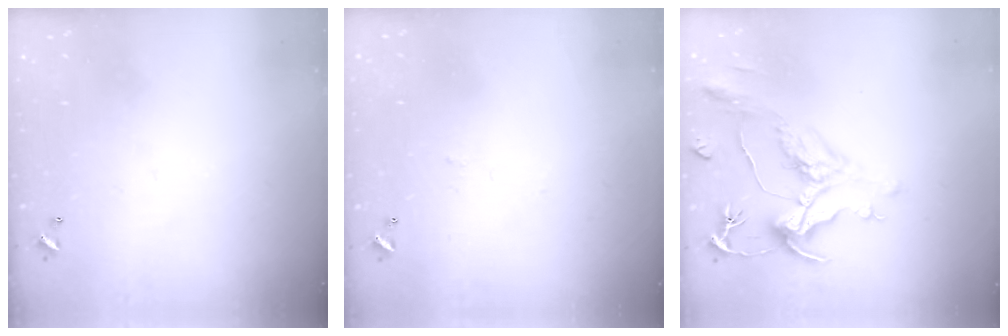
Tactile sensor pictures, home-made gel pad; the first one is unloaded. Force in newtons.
{"total": 1.7, "press": 1.6, "slide": 0.3}
{"total": 1.6, "press": 0.1, "slide": 1.6}